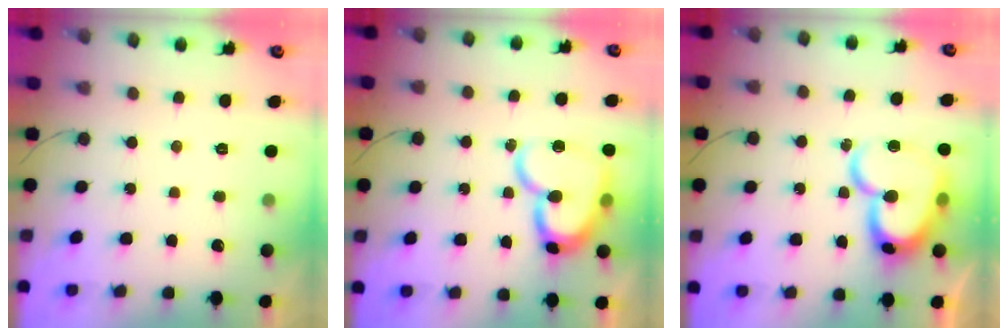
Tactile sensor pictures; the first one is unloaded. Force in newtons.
{"total": 16.9, "press": 16.9, "slide": 1.7}
{"total": 19.8, "press": 19.7, "slide": 2.1}